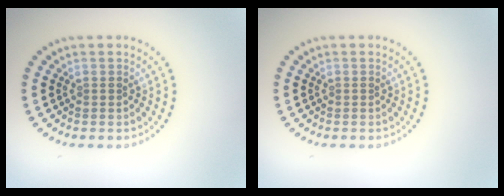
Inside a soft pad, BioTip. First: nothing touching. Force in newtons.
{"total": 0.0}